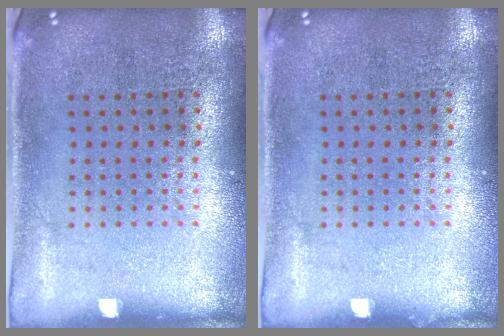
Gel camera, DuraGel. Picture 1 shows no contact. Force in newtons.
{"total": 0.0}